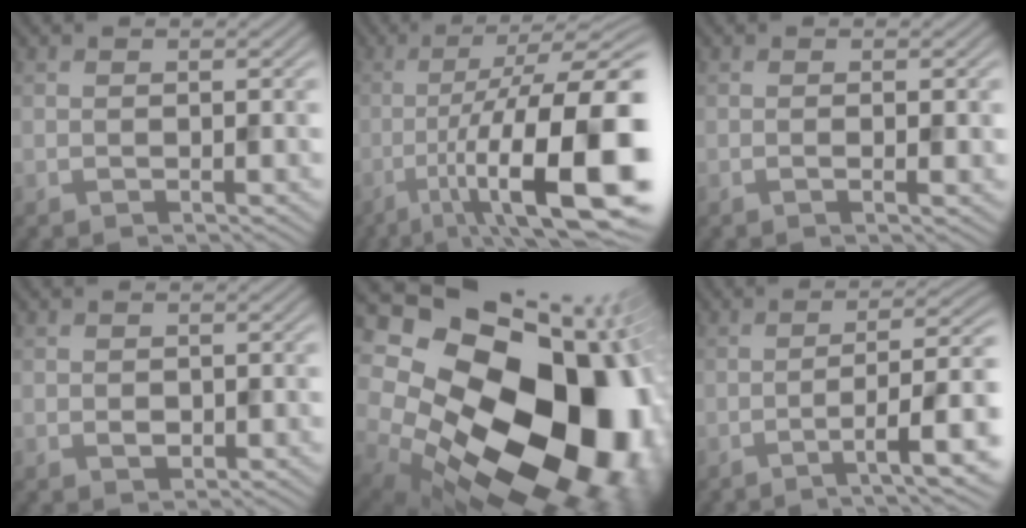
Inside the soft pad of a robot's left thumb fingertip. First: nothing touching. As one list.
[{"total": 18.0, "force": [-5.8, 4.9, 16.3], "torque": [-0.263, -0.008, -0.092]}, {"total": 1.4, "force": [-0.2, 0.1, 1.4], "torque": [-0.026, -0.001, -0.006]}, {"total": 1.1, "force": [0.0, 0.9, 0.6], "torque": [-0.016, -0.006, 0.000]}, {"total": 23.0, "force": [-1.0, 17.4, 15.0], "torque": [-0.259, -0.033, -0.030]}, {"total": 7.3, "force": [-2.3, 1.1, 6.8], "torque": [-0.110, 0.010, -0.042]}]